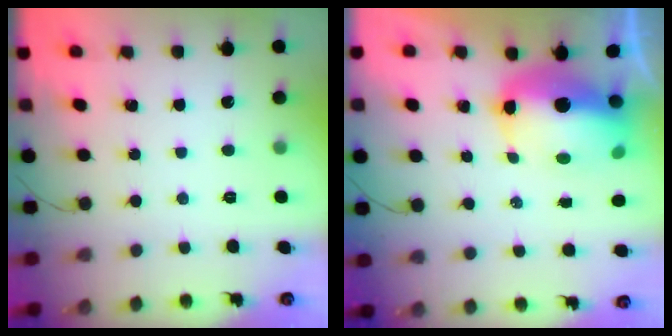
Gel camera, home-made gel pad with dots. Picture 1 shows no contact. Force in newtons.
{"total": 14.3, "press": 14.0, "slide": 2.9}